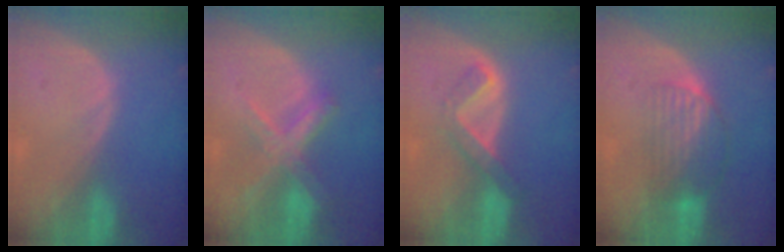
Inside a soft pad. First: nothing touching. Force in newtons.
{"total": 7.2, "press": 6.1, "slide": 3.9}
{"total": 5.2, "press": 4.5, "slide": 2.6}
{"total": 6.7, "press": 5.9, "slide": 3.1}